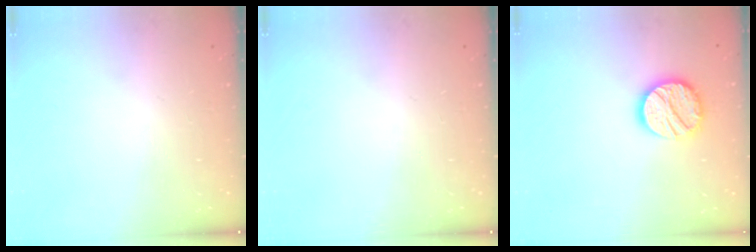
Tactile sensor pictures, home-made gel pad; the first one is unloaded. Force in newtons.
{"total": 0.0}
{"total": 14.4, "press": 14.3, "slide": 1.2}